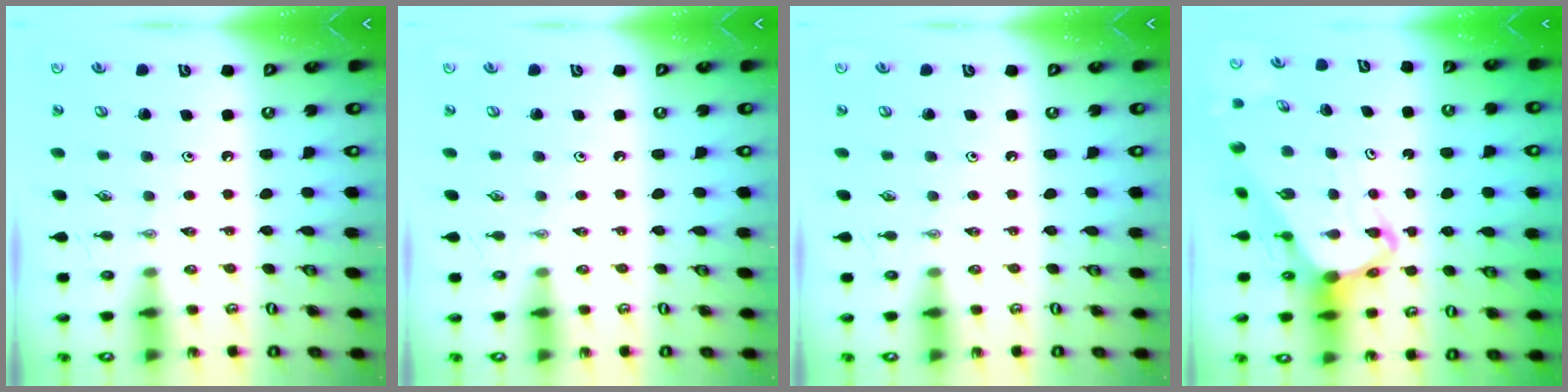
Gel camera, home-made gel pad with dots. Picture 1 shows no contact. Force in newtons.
{"total": 0.0}
{"total": 0.0}
{"total": 6.7, "press": 6.7, "slide": 0.4}